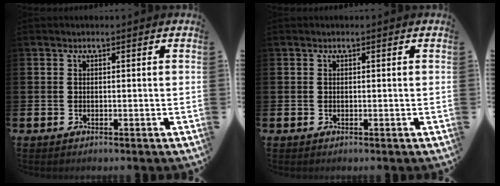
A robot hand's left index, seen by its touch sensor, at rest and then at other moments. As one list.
[{"total": 0.0}]